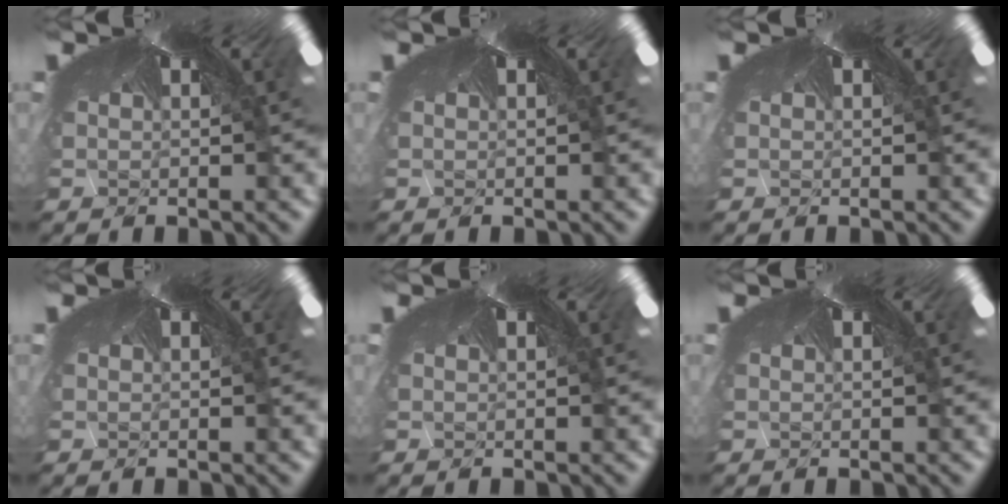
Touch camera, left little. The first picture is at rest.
{"total": 0.0}
{"total": 0.0}
{"total": 0.0}
{"total": 0.0}
{"total": 0.0}